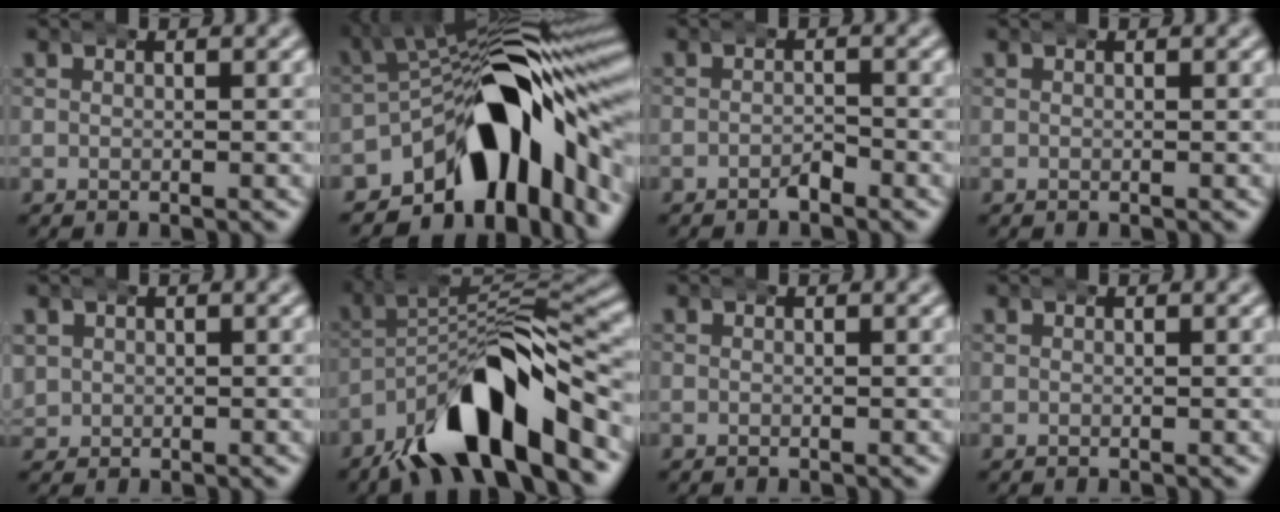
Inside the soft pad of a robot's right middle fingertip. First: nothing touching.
{"total": 16.1, "force": [-4.5, 8.4, 13.0], "torque": [-0.182, 0.007, -0.070]}
{"total": 1.2, "force": [-1.1, 0.5, 0.5], "torque": [-0.005, 0.001, -0.020]}
{"total": 0.0}
{"total": 2.6, "force": [0.5, 2.4, 0.8], "torque": [-0.039, -0.009, 0.014]}
{"total": 11.4, "force": [-5.5, 4.1, 9.1], "torque": [-0.125, 0.002, -0.087]}
{"total": 0.0}
{"total": 0.0}